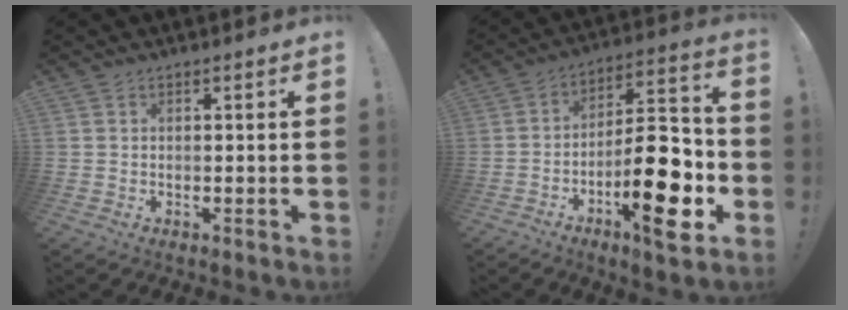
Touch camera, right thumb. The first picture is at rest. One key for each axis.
{"total": 19.8, "fx": -7.4, "fy": 6.4, "fz": 17.2, "tx": -0.263, "ty": 0.042, "tz": -0.112}